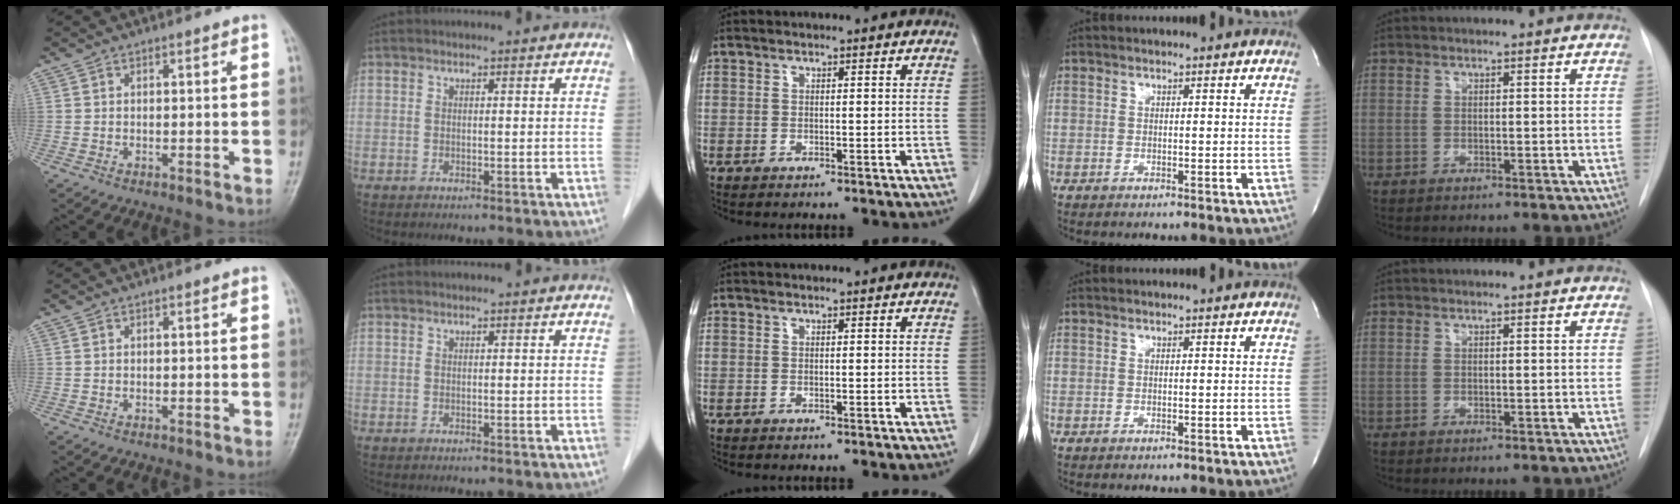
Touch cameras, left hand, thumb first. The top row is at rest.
{}